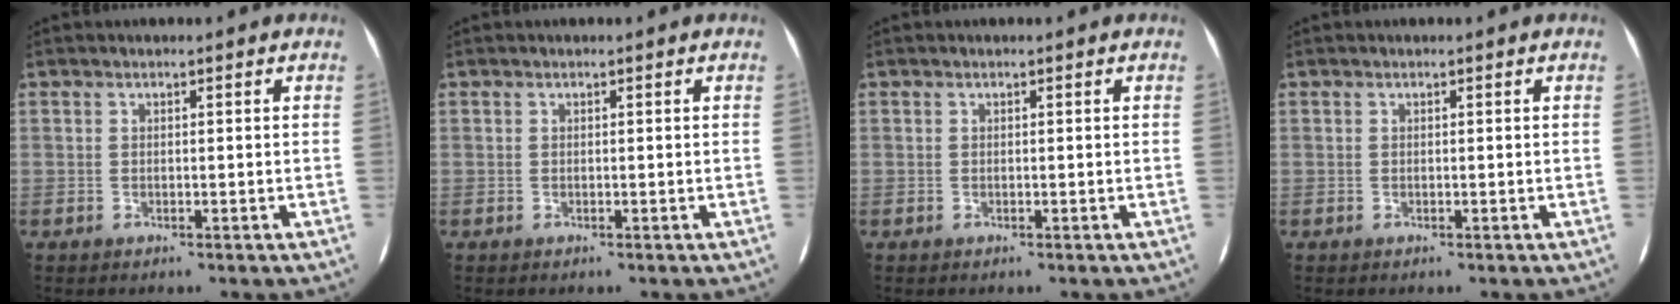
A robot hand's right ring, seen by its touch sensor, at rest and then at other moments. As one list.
[{"total": 0.0}, {"total": 0.0}, {"total": 0.0}]